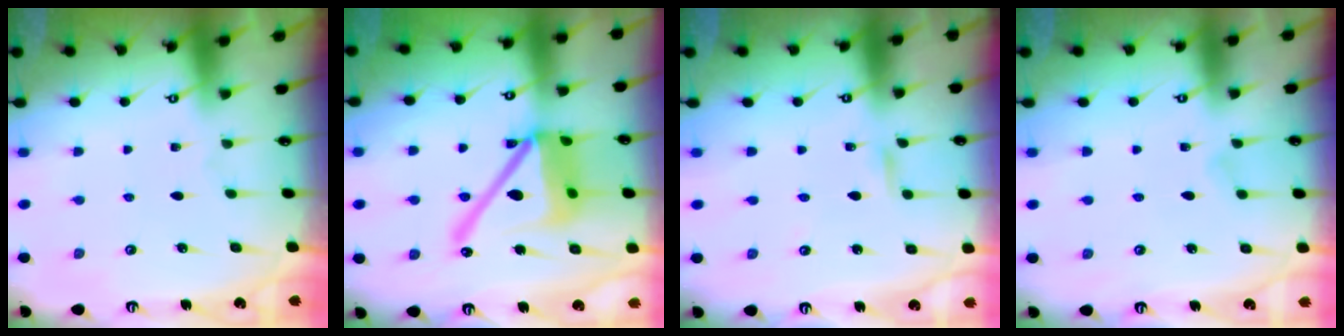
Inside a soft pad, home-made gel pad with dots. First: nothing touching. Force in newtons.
{"total": 19.2, "press": 19.1, "slide": 2.4}
{"total": 2.4, "press": 2.4, "slide": 0.2}
{"total": 3.5, "press": 3.5, "slide": 0.4}